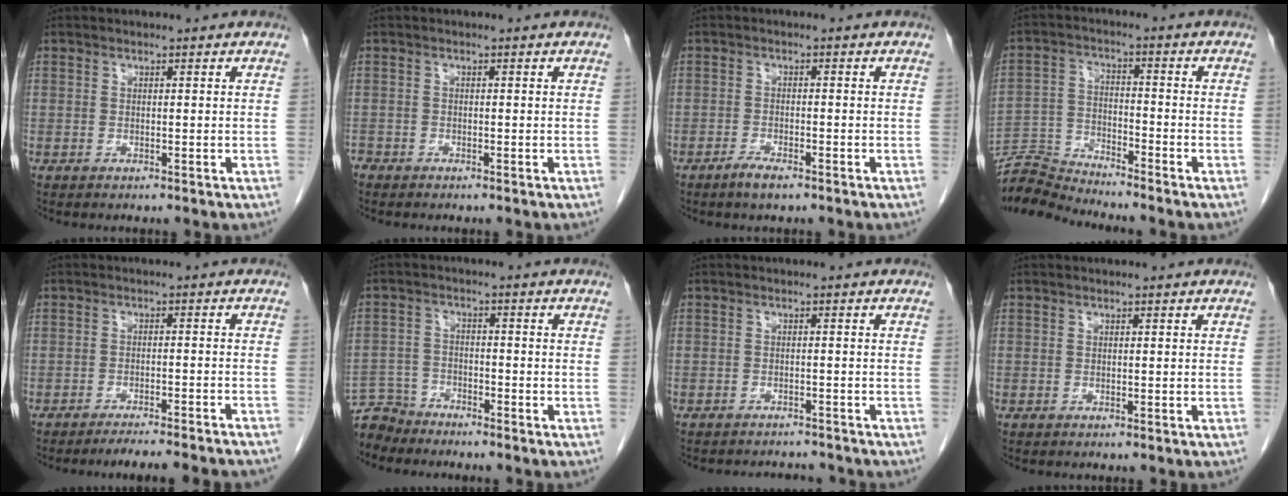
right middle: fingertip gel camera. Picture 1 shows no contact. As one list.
[{"total": 1.2, "force": [-1.0, 0.6, 0.1], "torque": [-0.008, -0.001, -0.019]}, {"total": 2.4, "force": [-1.8, 0.4, 1.6], "torque": [-0.038, -0.004, -0.032]}, {"total": 6.7, "force": [-6.5, -1.0, -0.6], "torque": [0.005, -0.002, -0.126]}, {"total": 12.4, "force": [-11.5, -0.1, 4.8], "torque": [-0.047, -0.014, -0.142]}, {"total": 5.0, "force": [-4.8, 1.1, -0.8], "torque": [0.018, -0.002, -0.092]}, {"total": 5.2, "force": [-5.1, 1.0, 0.5], "torque": [-0.008, -0.001, -0.064]}, {"total": 0.0}]